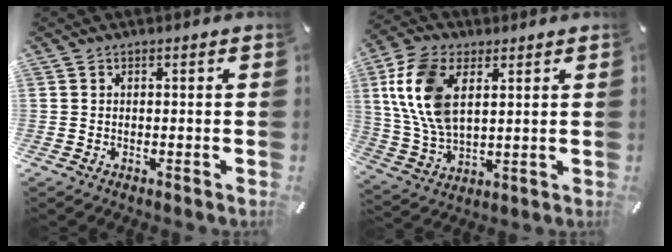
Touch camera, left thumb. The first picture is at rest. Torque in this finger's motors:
{"motor_torque": [0.65, 0.65, 1.95, -0.82, 0.63]}